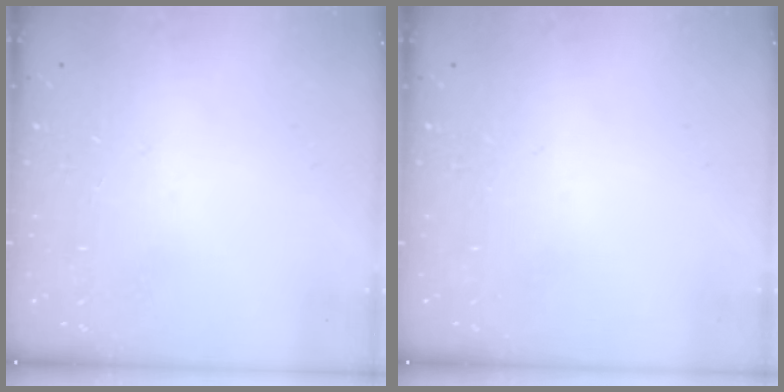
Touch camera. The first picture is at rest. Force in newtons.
{"total": 0.0}